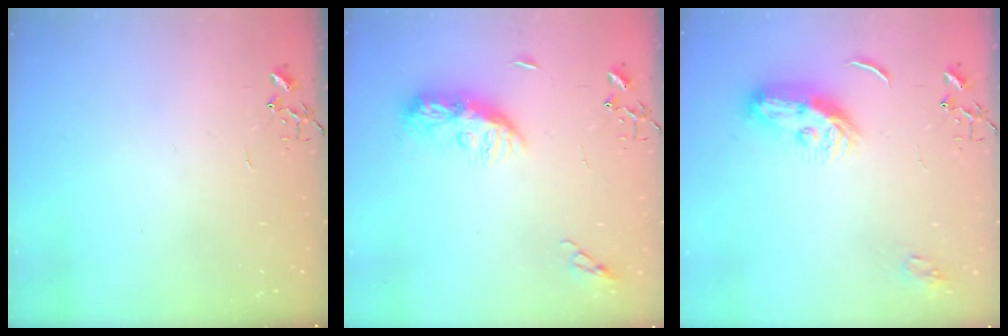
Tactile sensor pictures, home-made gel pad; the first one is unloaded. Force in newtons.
{"total": 10.0, "press": 10.0, "slide": 0.6}
{"total": 10.6, "press": 10.6, "slide": 0.0}